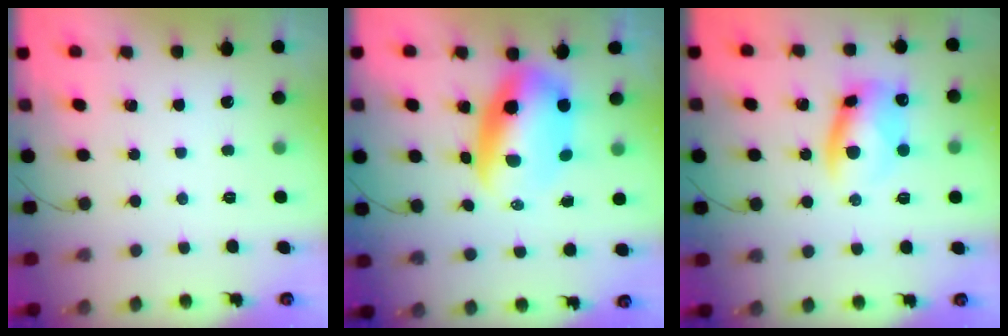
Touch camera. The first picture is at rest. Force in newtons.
{"total": 10.6, "press": 10.3, "slide": 2.5}
{"total": 9.4, "press": 9.3, "slide": 1.2}